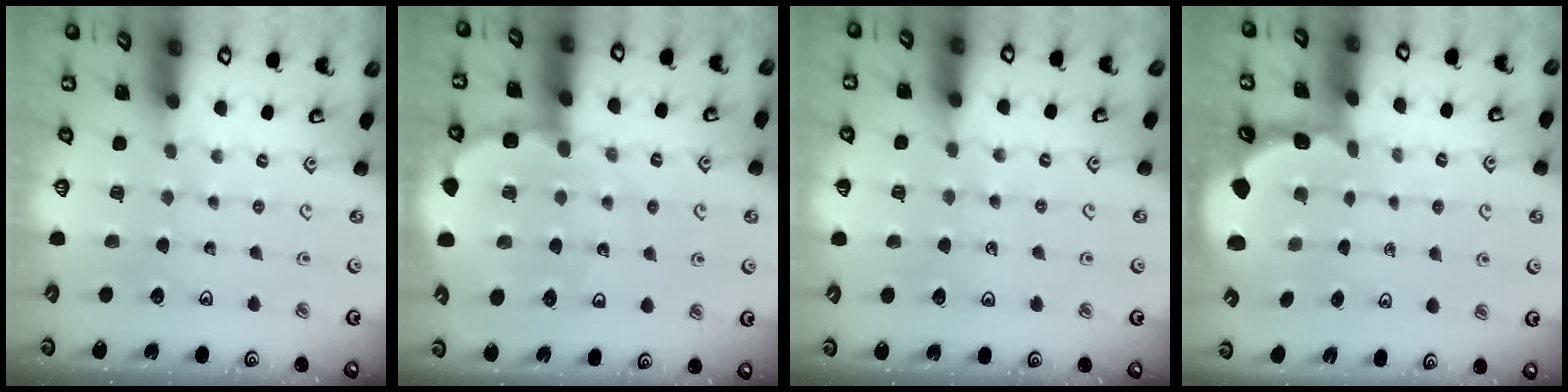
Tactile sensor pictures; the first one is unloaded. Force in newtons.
{"total": 9.6, "press": 9.4, "slide": 1.9}
{"total": 5.4, "press": 5.3, "slide": 0.9}
{"total": 1.6, "press": 1.5, "slide": 0.4}